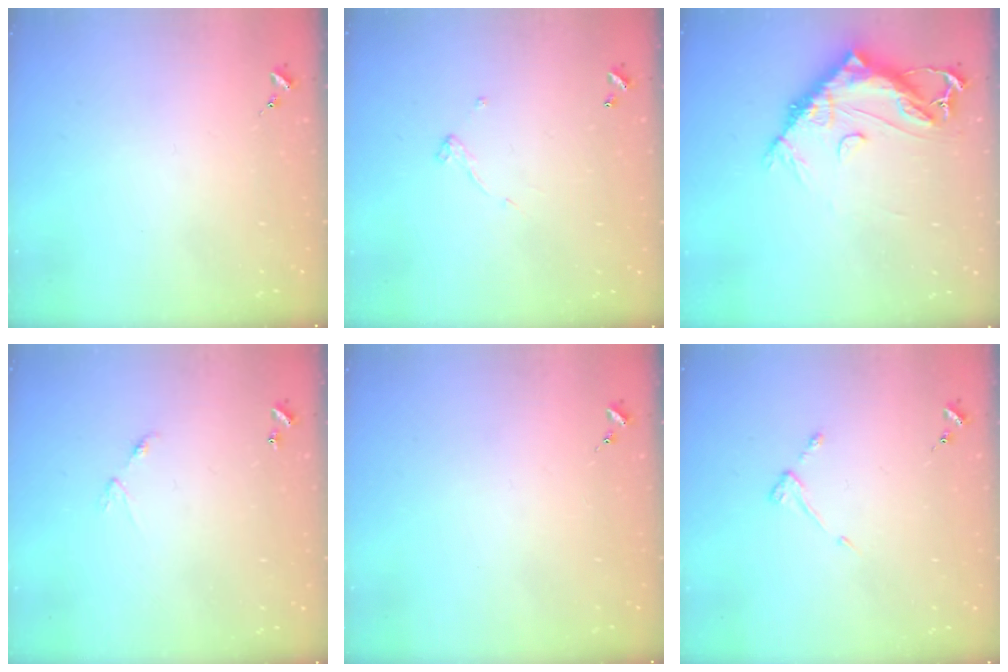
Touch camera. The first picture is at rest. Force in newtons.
{"total": 5.0, "press": 5.0, "slide": 0.4}
{"total": 14.1, "press": 14.0, "slide": 1.4}
{"total": 5.5, "press": 5.5, "slide": 0.3}
{"total": 0.0}
{"total": 3.3, "press": 3.2, "slide": 0.4}